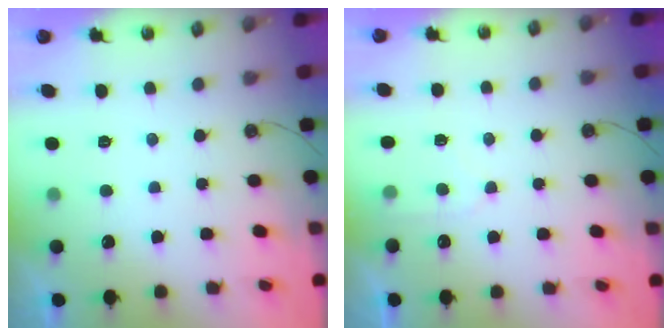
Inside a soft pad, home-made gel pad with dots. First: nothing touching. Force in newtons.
{"total": 4.8, "press": 4.8, "slide": 0.3}